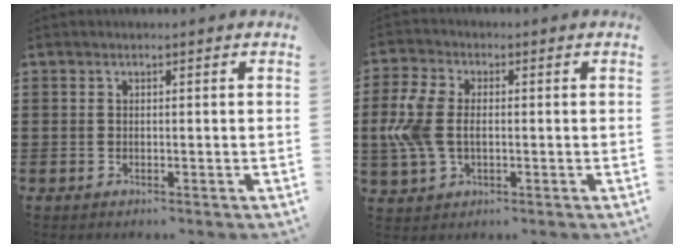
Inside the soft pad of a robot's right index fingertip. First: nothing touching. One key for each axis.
{"total": 6.7, "fx": -0.3, "fy": 4.2, "fz": 5.3, "tx": -0.138, "ty": 0.003, "tz": -0.014}